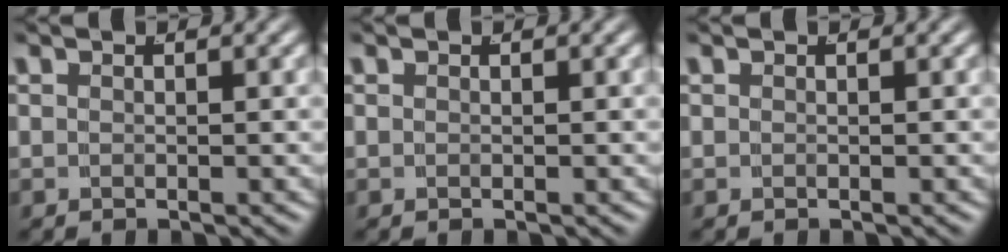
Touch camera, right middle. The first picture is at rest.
{"total": 0.0}
{"total": 0.0}